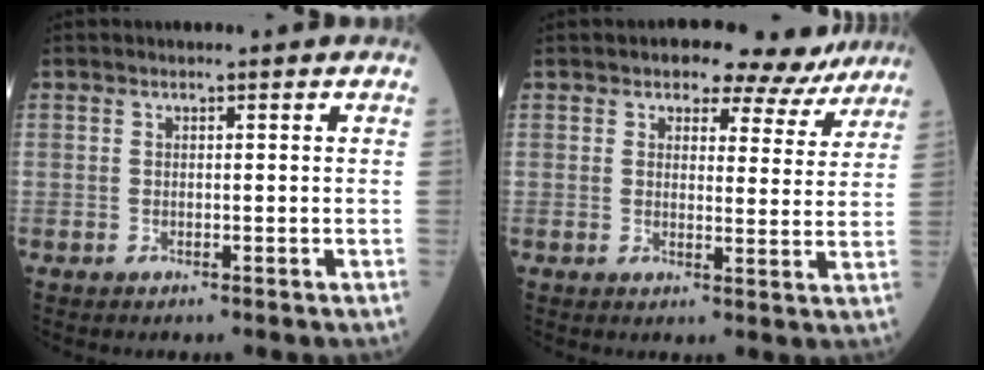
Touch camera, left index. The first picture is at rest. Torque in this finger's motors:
{"motor_torque": [0.39, -0.39, 0.03, 0.00]}